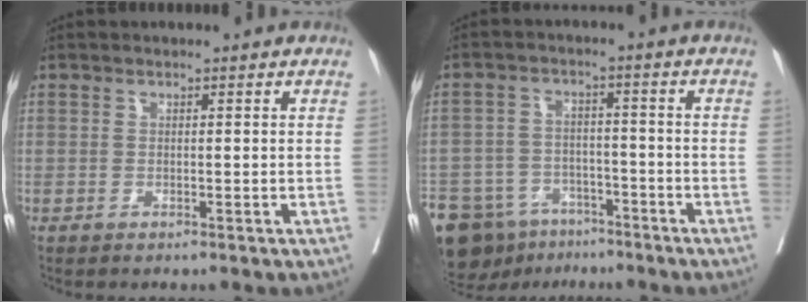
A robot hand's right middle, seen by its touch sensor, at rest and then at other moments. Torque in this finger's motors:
{"motor_torque": [0.52, -0.19, 1.05, 0.21]}